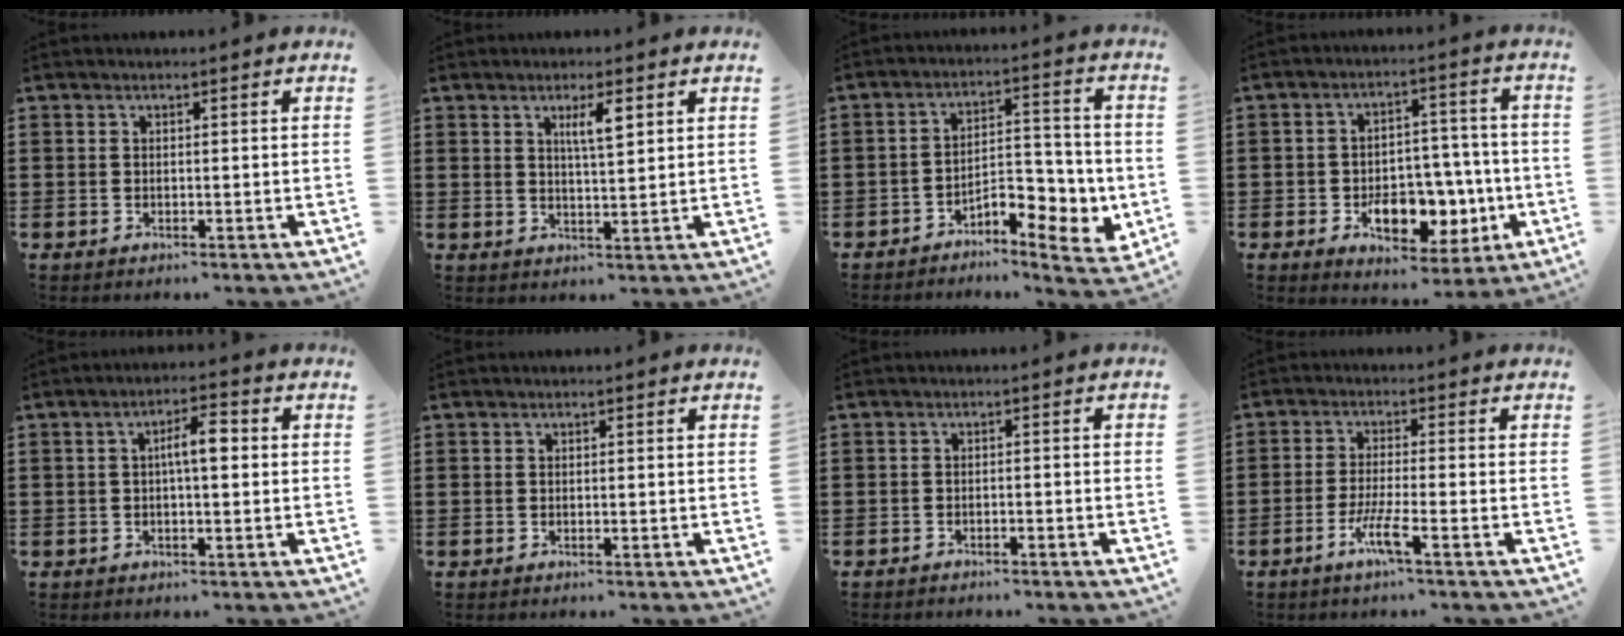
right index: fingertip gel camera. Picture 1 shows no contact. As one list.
[{"total": 3.9, "force": [1.8, 0.8, 3.4], "torque": [-0.062, 0.003, 0.026]}, {"total": 7.0, "force": [-4.0, 3.1, 4.8], "torque": [-0.063, 0.004, -0.076]}, {"total": 9.6, "force": [-3.0, 6.2, 6.6], "torque": [-0.094, 0.014, -0.049]}, {"total": 4.6, "force": [0.2, 1.3, 4.4], "torque": [-0.081, 0.009, -0.001]}, {"total": 0.0}, {"total": 1.5, "force": [-1.5, 0.2, 0.1], "torque": [-0.007, 0.004, -0.032]}, {"total": 5.1, "force": [-2.9, 0.2, 4.3], "torque": [-0.091, -0.012, -0.056]}]